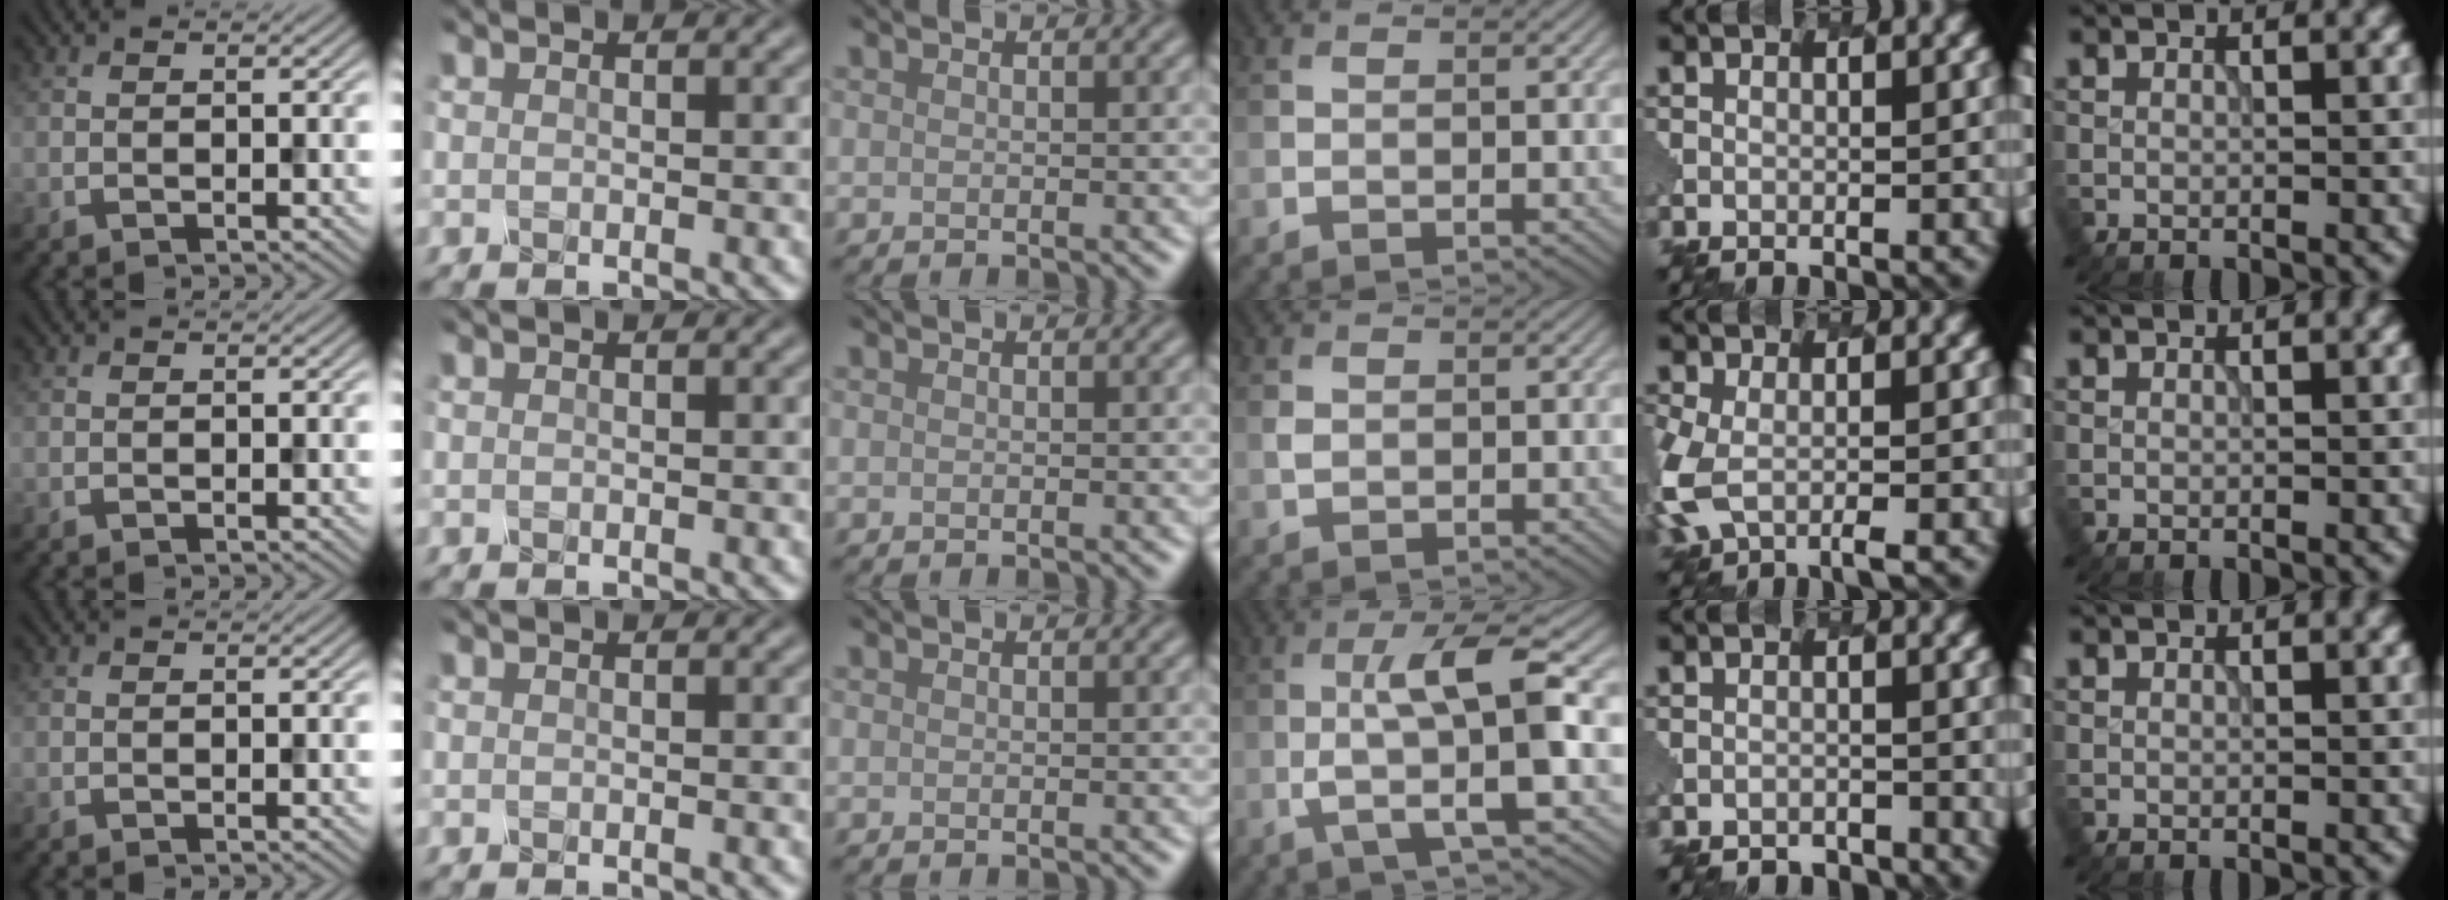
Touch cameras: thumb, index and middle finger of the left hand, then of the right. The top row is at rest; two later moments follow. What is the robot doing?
{"motion": "dispense", "object": "pipette"}